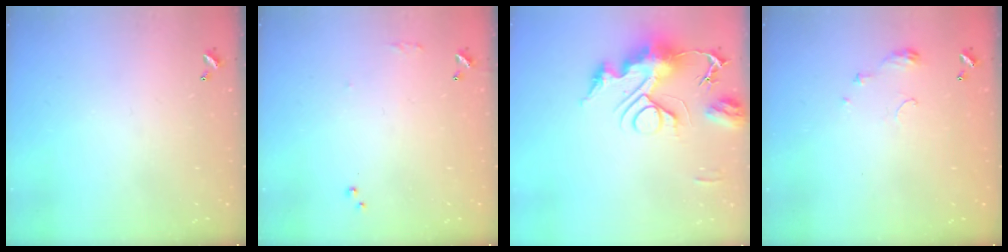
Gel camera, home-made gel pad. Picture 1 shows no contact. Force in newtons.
{"total": 6.5, "press": 6.5, "slide": 0.9}
{"total": 14.3, "press": 14.3, "slide": 1.5}
{"total": 5.8, "press": 5.8, "slide": 0.6}